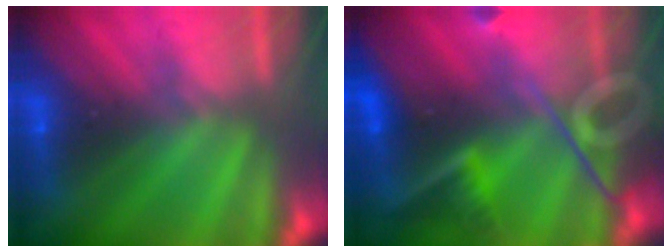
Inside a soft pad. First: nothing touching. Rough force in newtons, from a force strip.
{"total": 10.8}